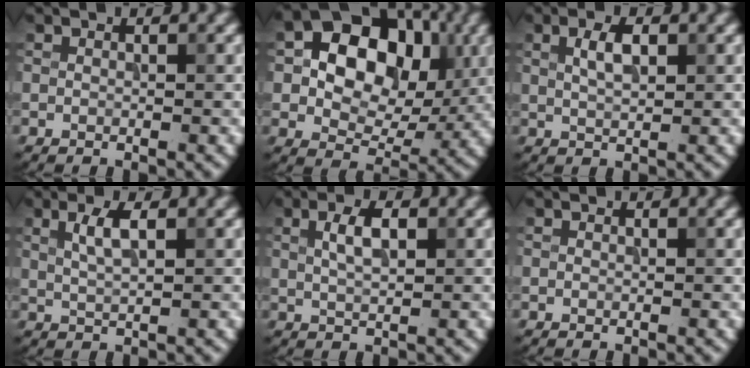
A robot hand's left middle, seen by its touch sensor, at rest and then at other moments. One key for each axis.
{"total": 10.7, "fx": 1.9, "fy": 7.7, "fz": 7.2, "tx": -0.099, "ty": 0.009, "tz": 0.017}
{"total": 2.4, "fx": 0.8, "fy": 1.0, "fz": 2.0, "tx": -0.042, "ty": 0.003, "tz": 0.017}
{"total": 2.4, "fx": 1.0, "fy": 0.7, "fz": 2.1, "tx": -0.040, "ty": 0.001, "tz": 0.020}
{"total": 2.7, "fx": 0.9, "fy": 1.0, "fz": 2.3, "tx": -0.047, "ty": 0.004, "tz": 0.017}
{"total": 0.0}